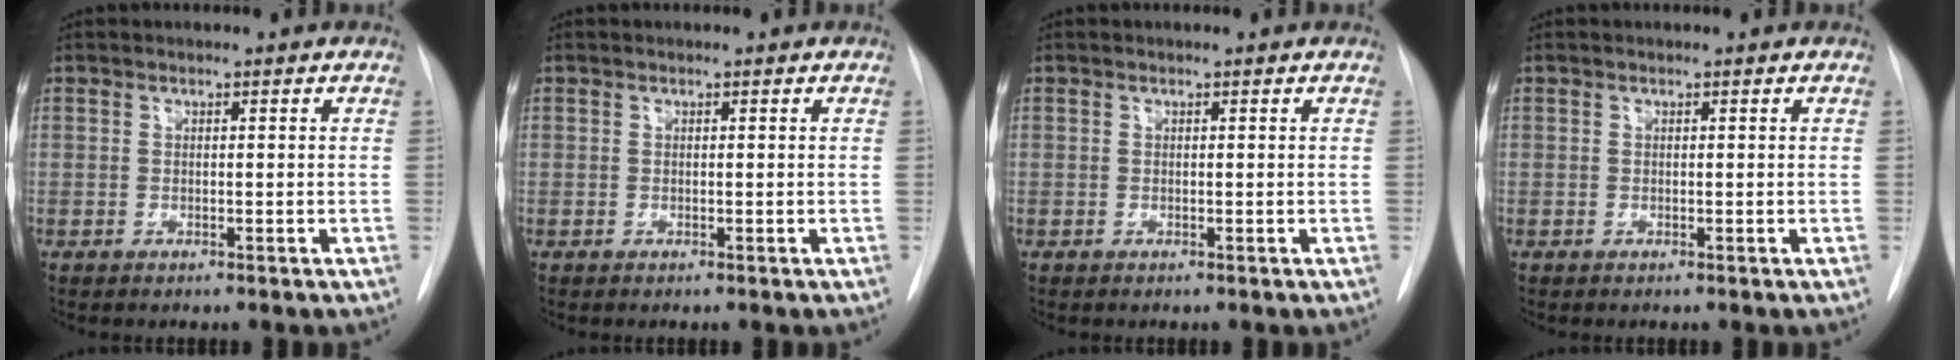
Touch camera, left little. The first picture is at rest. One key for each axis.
{"total": 0.0}
{"total": 0.0}
{"total": 0.0}